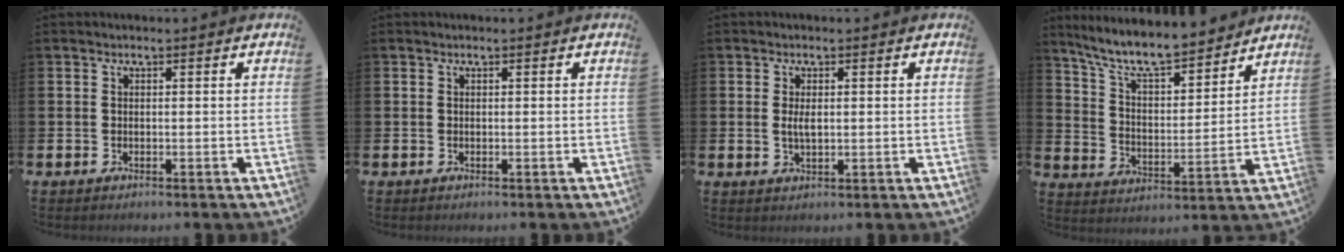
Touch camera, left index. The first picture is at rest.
{"total": 0.0}
{"total": 2.1, "force": [0.3, 0.9, 1.9], "torque": [-0.030, 0.001, 0.002]}
{"total": 9.1, "force": [8.3, 1.7, 3.3], "torque": [-0.092, -0.059, 0.144]}